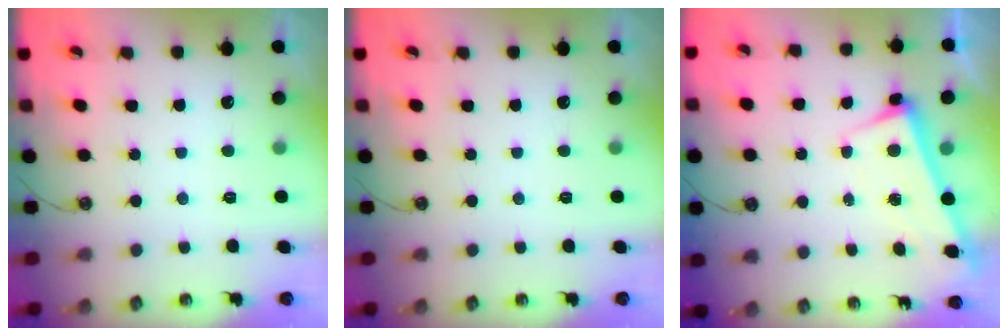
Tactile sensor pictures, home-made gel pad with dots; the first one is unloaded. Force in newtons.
{"total": 0.0}
{"total": 2.8, "press": 2.7, "slide": 0.7}